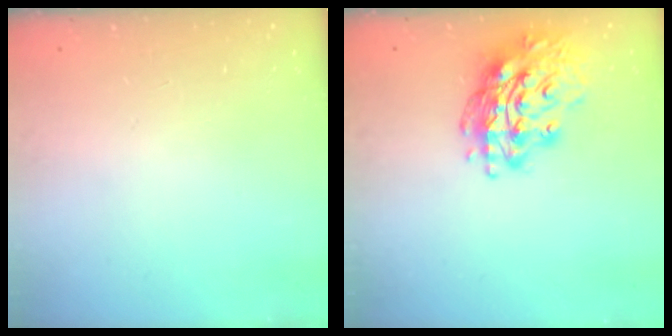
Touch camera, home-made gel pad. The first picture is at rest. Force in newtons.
{"total": 17.4, "press": 17.3, "slide": 1.8}